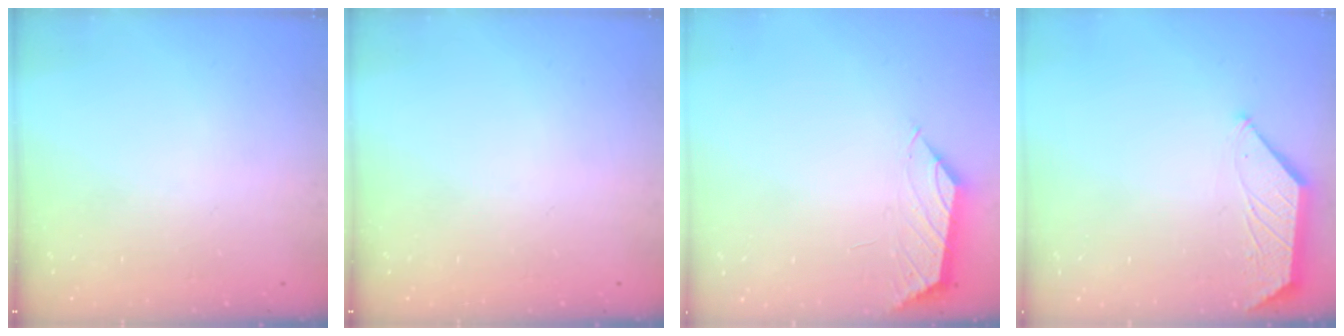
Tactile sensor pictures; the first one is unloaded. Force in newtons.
{"total": 0.0}
{"total": 1.1, "press": 1.0, "slide": 0.4}
{"total": 1.4, "press": 1.4, "slide": 0.3}